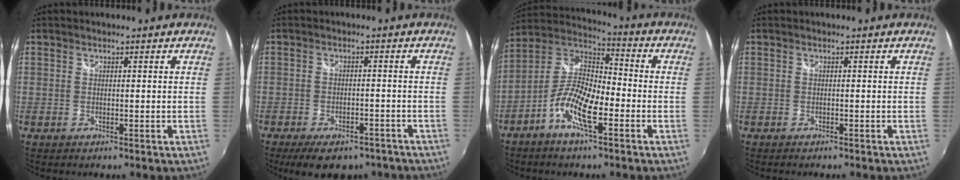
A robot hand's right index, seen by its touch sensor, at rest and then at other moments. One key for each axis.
{"total": 12.4, "fx": -9.4, "fy": 5.3, "fz": 6.2, "tx": -0.131, "ty": -0.014, "tz": -0.126}
{"total": 11.3, "fx": -5.1, "fy": 4.0, "fz": 9.3, "tx": -0.191, "ty": 0.005, "tz": -0.104}
{"total": 0.8, "fx": -0.7, "fy": 0.3, "fz": 0.3, "tx": -0.008, "ty": -0.003, "tz": -0.014}